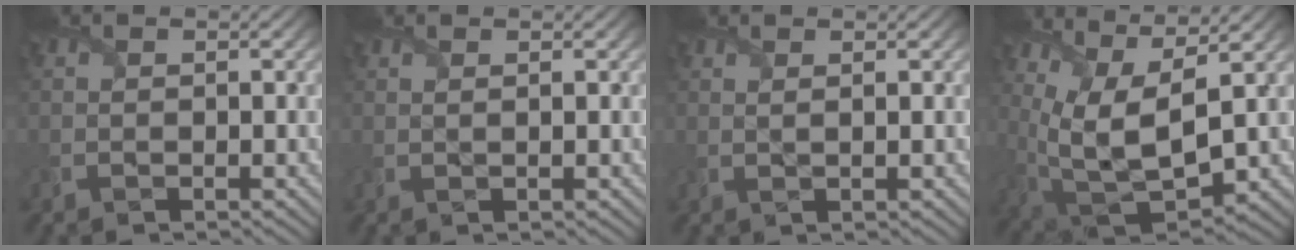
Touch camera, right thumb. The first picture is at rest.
{"total": 0.7, "force": [0.4, 0.0, 0.5], "torque": [-0.015, 0.003, 0.005]}
{"total": 1.3, "force": [0.6, 0.2, 1.1], "torque": [-0.021, 0.001, 0.007]}
{"total": 13.5, "force": [4.8, 6.1, 11.1], "torque": [-0.251, 0.006, 0.096]}